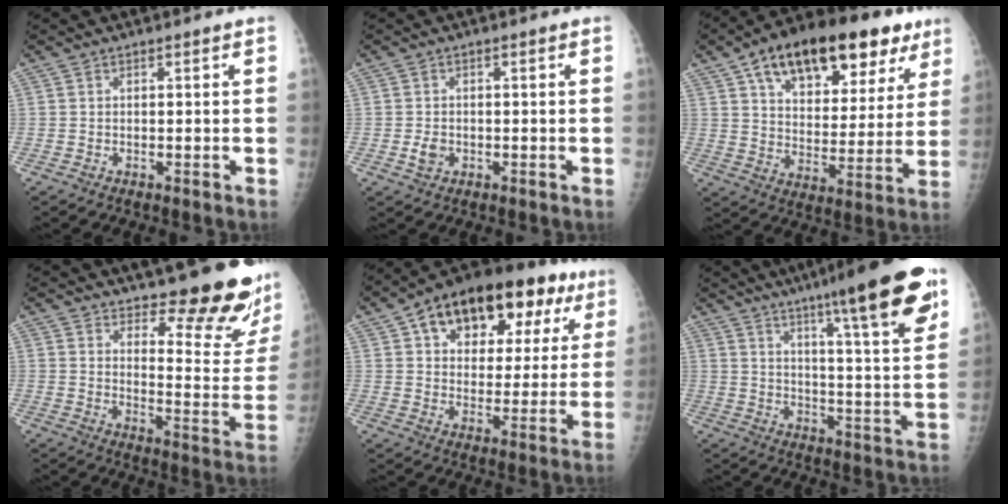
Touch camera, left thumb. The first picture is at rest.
{"total": 2.4, "force": [-0.6, 1.8, 1.5], "torque": [-0.024, 0.005, -0.009]}
{"total": 26.0, "force": [14.3, 13.1, 17.4], "torque": [-0.227, -0.002, 0.217]}
{"total": 16.9, "force": [14.2, 4.0, 8.2], "torque": [-0.065, -0.139, 0.180]}
{"total": 23.0, "force": [10.7, 13.2, 15.5], "torque": [-0.183, 0.017, 0.154]}
{"total": 21.1, "force": [12.8, 2.5, 16.6], "torque": [-0.220, -0.049, 0.182]}